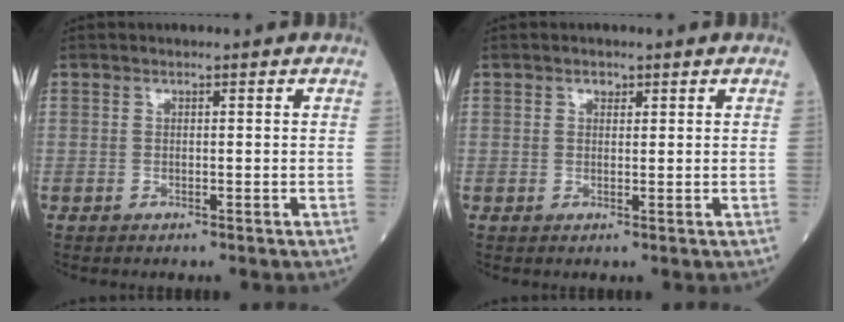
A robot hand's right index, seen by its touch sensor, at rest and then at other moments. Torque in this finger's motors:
{"motor_torque": [0.02, 0.00, 0.00, 0.00]}